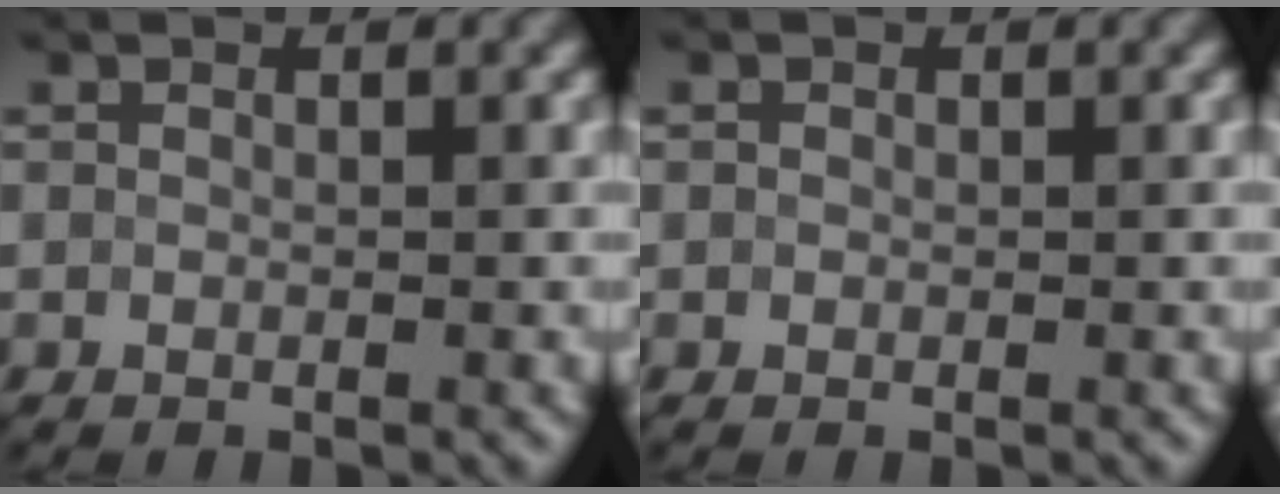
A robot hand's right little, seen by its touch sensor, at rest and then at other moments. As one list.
[{"total": 0.0}]